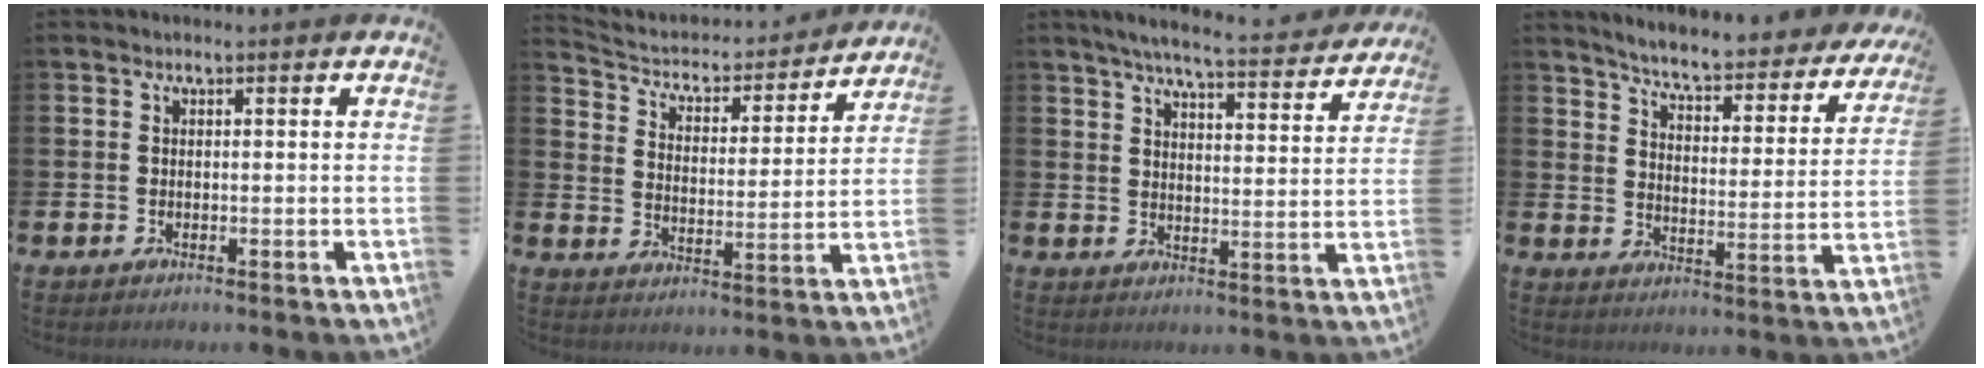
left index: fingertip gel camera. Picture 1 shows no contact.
{"total": 4.1, "force": [3.7, 1.4, 0.9], "torque": [-0.051, -0.037, 0.054]}
{"total": 6.3, "force": [5.8, 0.2, 2.5], "torque": [-0.057, -0.039, 0.097]}
{"total": 5.7, "force": [5.4, 0.3, 1.8], "torque": [-0.060, -0.050, 0.084]}